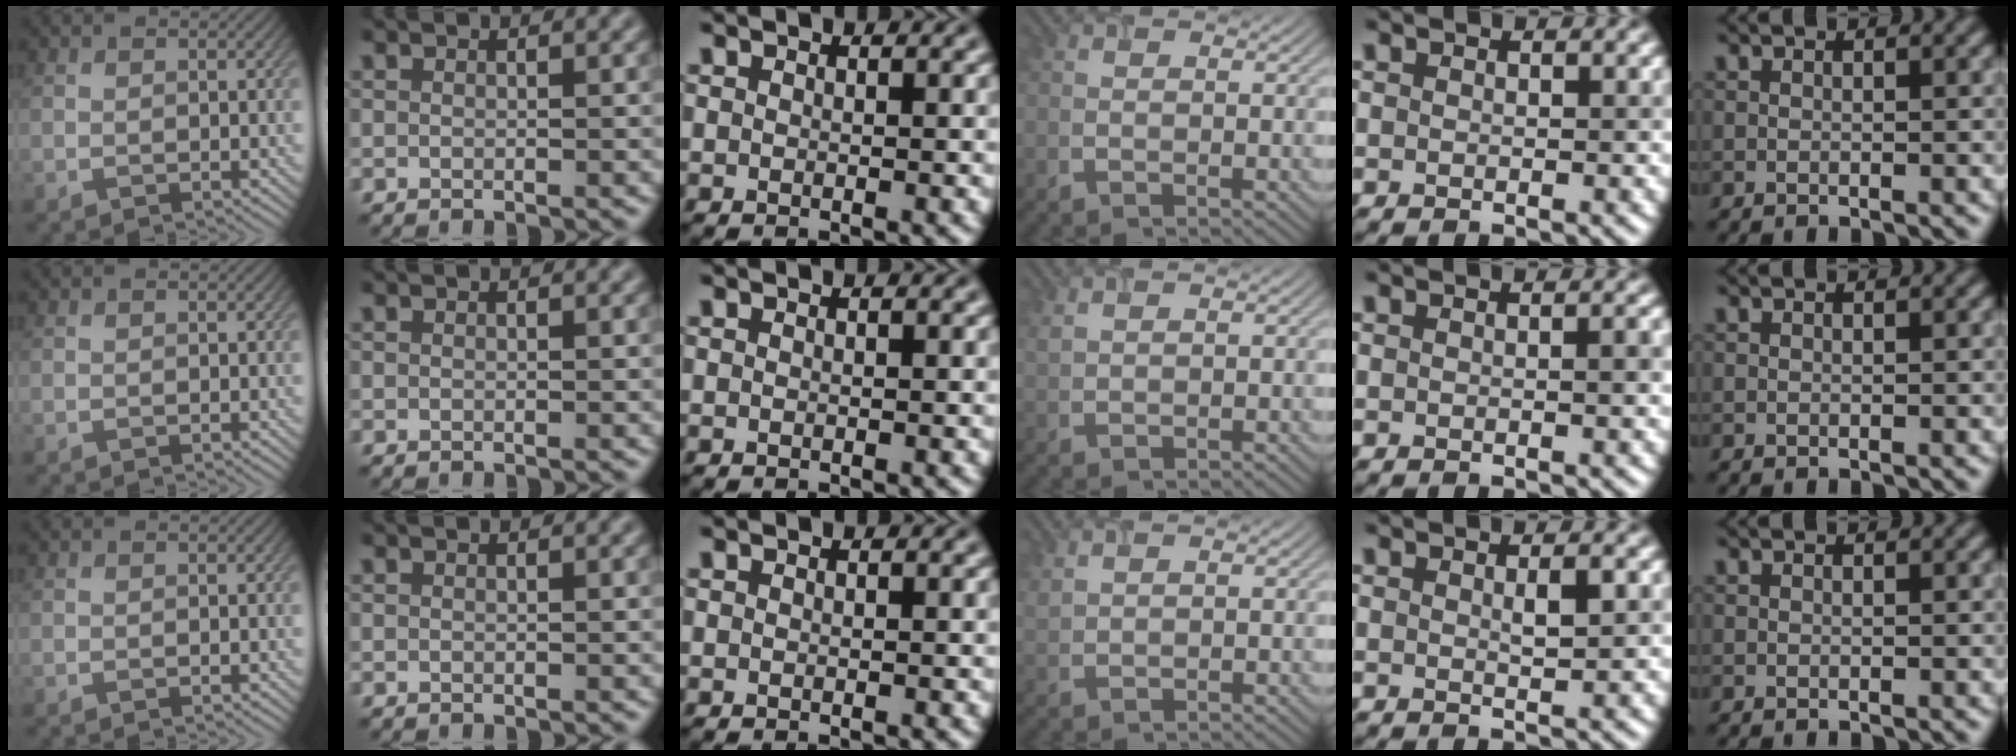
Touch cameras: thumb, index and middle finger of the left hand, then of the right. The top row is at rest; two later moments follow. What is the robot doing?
{"motion": "close", "object": "airpods case & airpods"}